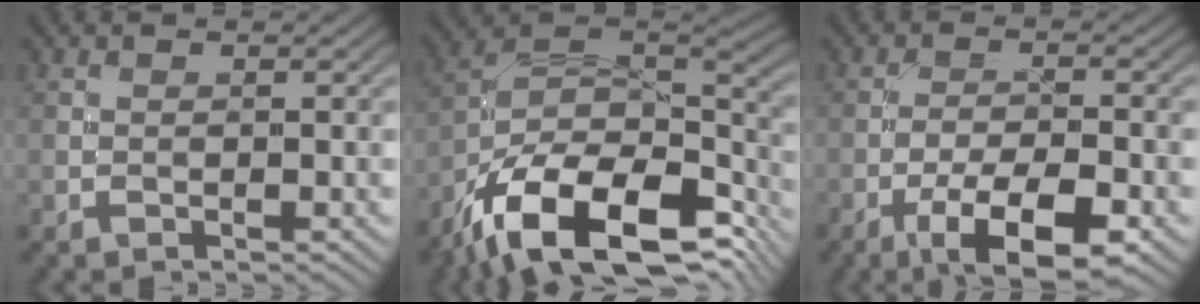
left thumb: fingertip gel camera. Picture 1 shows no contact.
{"total": 17.6, "force": [-9.8, 8.6, 11.7], "torque": [-0.242, -0.029, -0.164]}
{"total": 9.0, "force": [-5.1, 2.7, 6.8], "torque": [-0.119, -0.004, -0.087]}